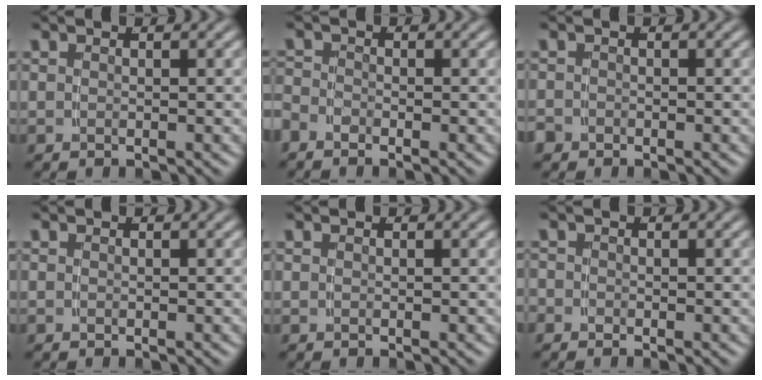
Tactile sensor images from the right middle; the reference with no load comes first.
{"total": 1.5, "force": [-1.2, 0.7, 0.3], "torque": [-0.011, -0.012, -0.022]}
{"total": 1.4, "force": [-1.2, 0.6, 0.0], "torque": [-0.001, -0.012, -0.017]}
{"total": 0.0}
{"total": 0.0}
{"total": 1.0, "force": [-0.7, 0.6, -0.1], "torque": [-0.002, -0.006, -0.014]}